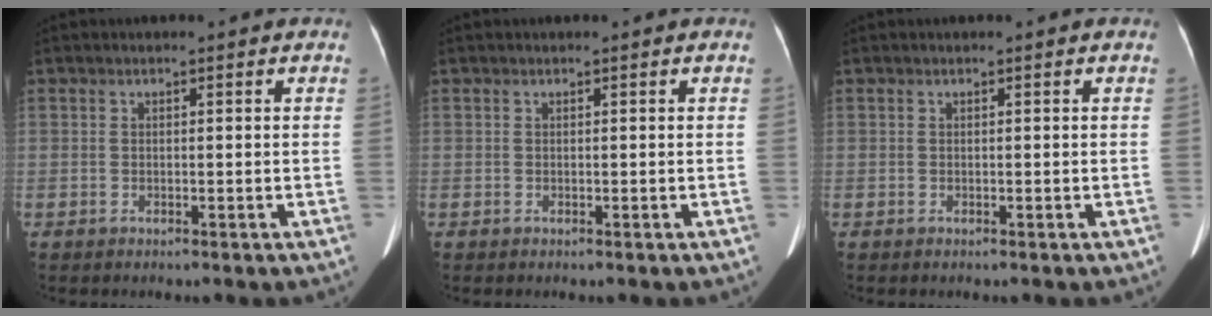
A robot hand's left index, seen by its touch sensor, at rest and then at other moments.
{"total": 0.0}
{"total": 0.0}